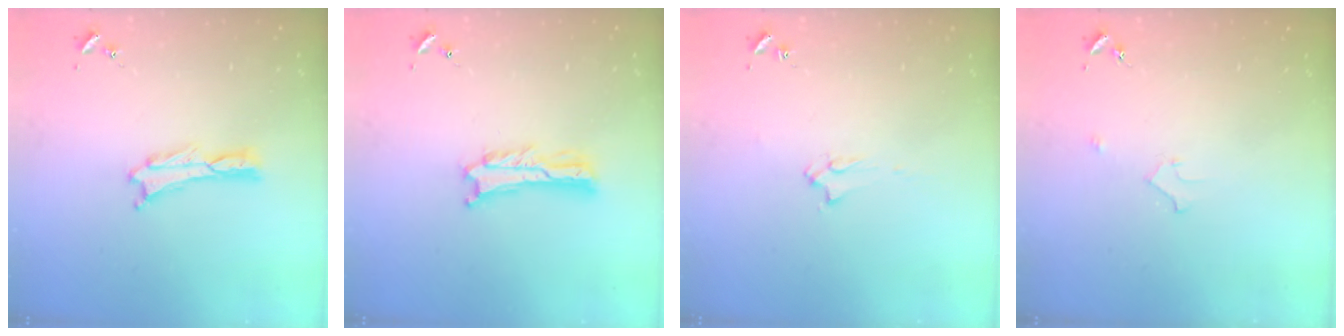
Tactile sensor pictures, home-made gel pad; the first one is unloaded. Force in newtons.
{"total": 2.0, "press": 2.0, "slide": 0.3}
{"total": 2.0, "press": 2.0, "slide": 0.3}
{"total": 2.2, "press": 2.2, "slide": 0.2}